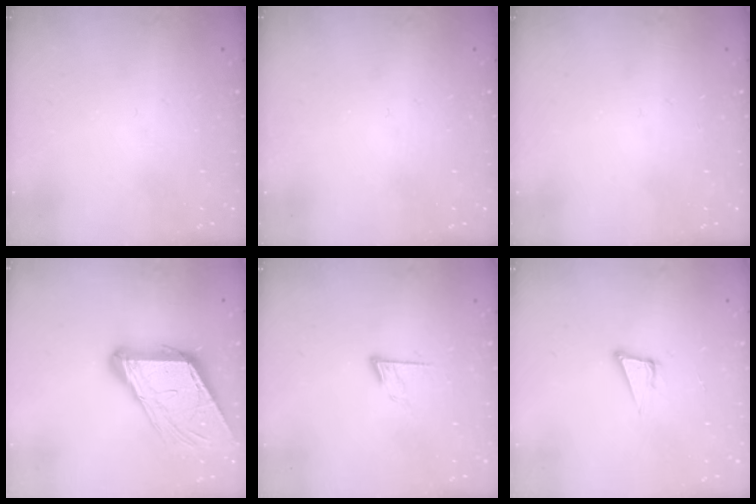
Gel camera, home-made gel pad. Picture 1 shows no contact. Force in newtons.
{"total": 0.0}
{"total": 0.0}
{"total": 14.0, "press": 13.9, "slide": 1.9}
{"total": 5.7, "press": 5.7, "slide": 0.6}
{"total": 4.9, "press": 3.8, "slide": 3.0}